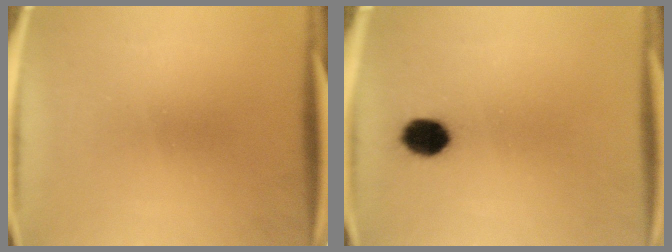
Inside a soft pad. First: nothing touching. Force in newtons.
{"total": 5.7}